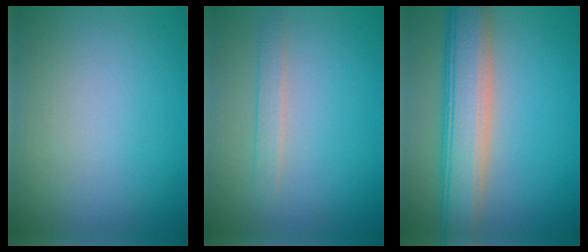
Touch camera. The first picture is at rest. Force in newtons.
{"total": 1.5, "press": 1.5, "slide": 0.1}
{"total": 7.1, "press": 7.1, "slide": 0.4}